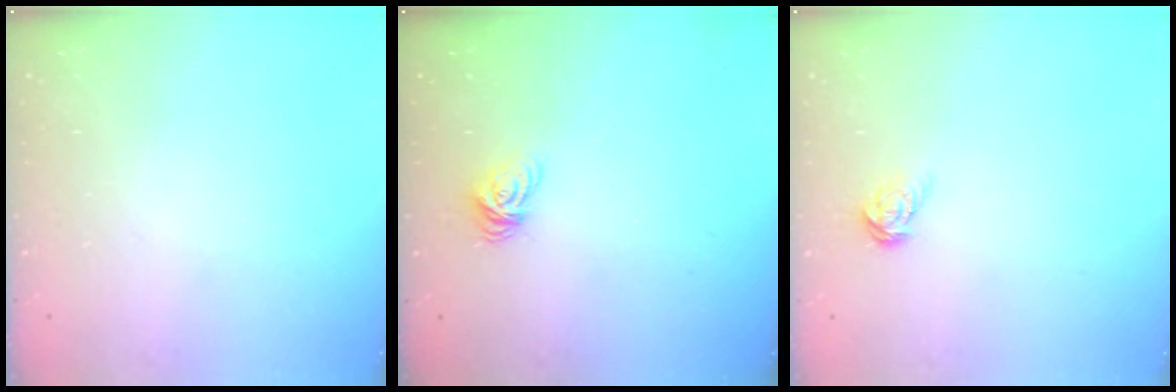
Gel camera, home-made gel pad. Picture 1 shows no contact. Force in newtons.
{"total": 7.6, "press": 7.6, "slide": 0.4}
{"total": 6.4, "press": 6.4, "slide": 0.5}